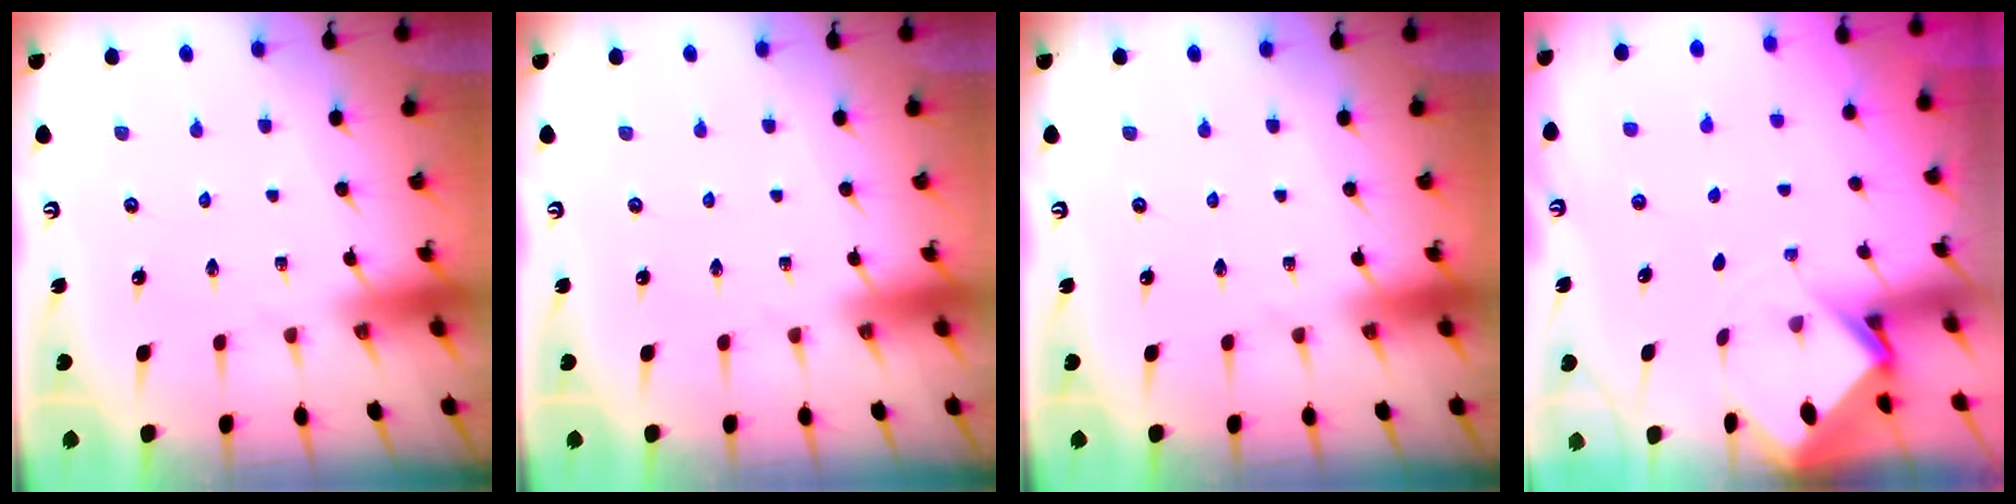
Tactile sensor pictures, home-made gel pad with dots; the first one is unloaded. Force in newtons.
{"total": 0.0}
{"total": 0.0}
{"total": 2.9, "press": 2.9, "slide": 0.2}